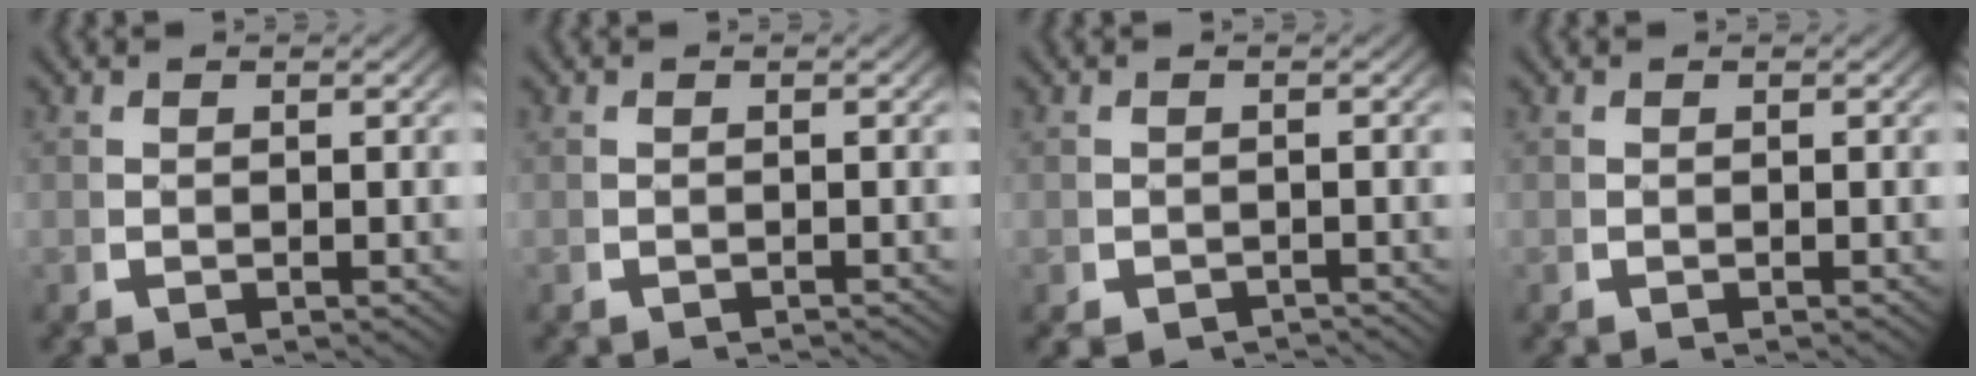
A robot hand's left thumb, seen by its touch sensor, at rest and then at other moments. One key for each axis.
{"total": 1.0, "fx": -0.9, "fy": 0.1, "fz": -0.1, "tx": 0.000, "ty": -0.001, "tz": -0.016}
{"total": 2.5, "fx": -2.3, "fy": 0.9, "fz": 0.3, "tx": -0.001, "ty": -0.007, "tz": -0.036}
{"total": 0.0}